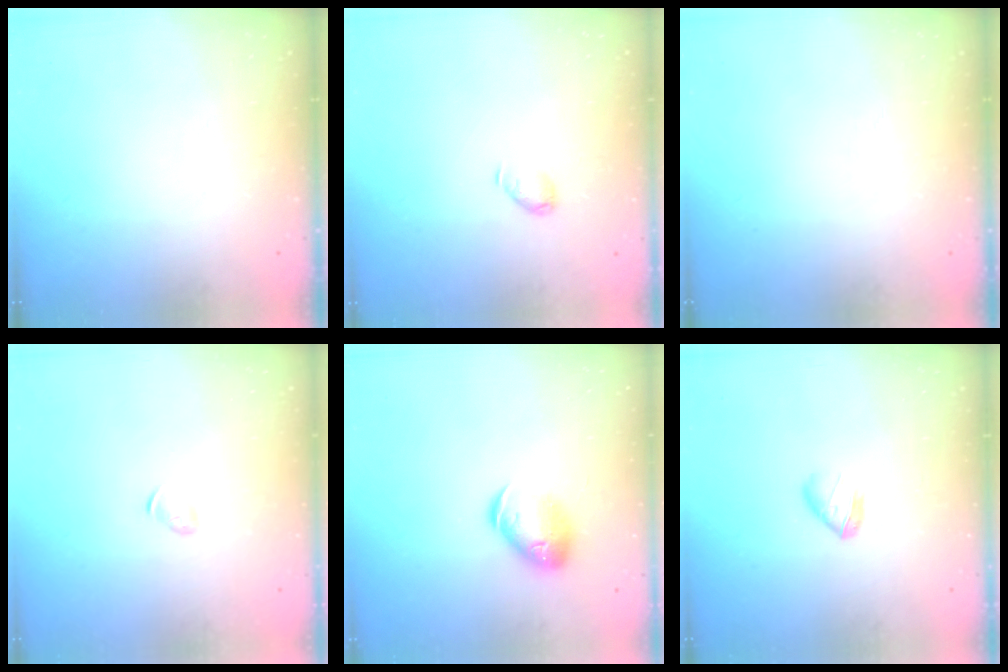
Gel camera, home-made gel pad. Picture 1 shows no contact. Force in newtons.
{"total": 4.9, "press": 4.9, "slide": 0.6}
{"total": 0.0}
{"total": 3.5, "press": 3.4, "slide": 0.8}
{"total": 10.8, "press": 10.7, "slide": 1.4}
{"total": 5.5, "press": 5.5, "slide": 0.8}